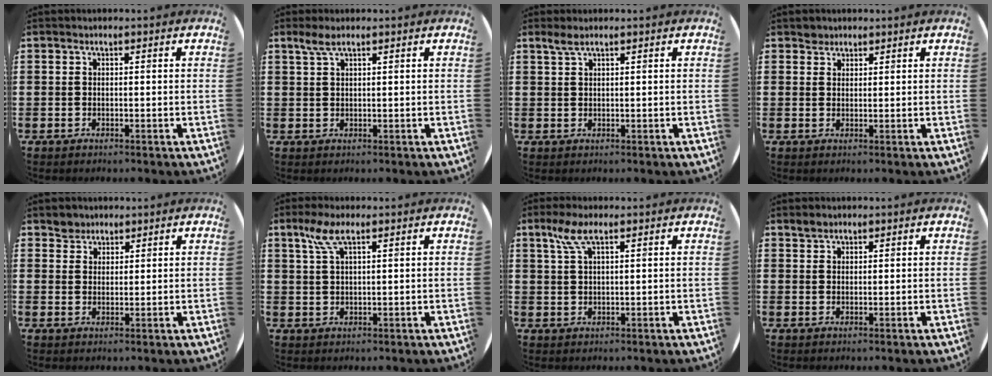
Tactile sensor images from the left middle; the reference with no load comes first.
{"total": 2.1, "force": [1.4, 0.3, 1.6], "torque": [-0.033, 0.004, 0.024]}
{"total": 1.5, "force": [1.1, 0.1, 1.0], "torque": [-0.021, 0.003, 0.019]}
{"total": 1.4, "force": [1.3, 0.6, -0.1], "torque": [0.008, -0.001, 0.024]}
{"total": 2.4, "force": [2.0, 1.2, -0.2], "torque": [0.009, 0.001, 0.039]}
{"total": 4.6, "force": [2.5, 1.2, 3.7], "torque": [-0.079, 0.009, 0.043]}
{"total": 4.3, "force": [2.3, 1.1, 3.4], "torque": [-0.073, 0.008, 0.040]}
{"total": 1.3, "force": [1.3, 0.4, 0.1], "torque": [0.005, 0.001, 0.022]}